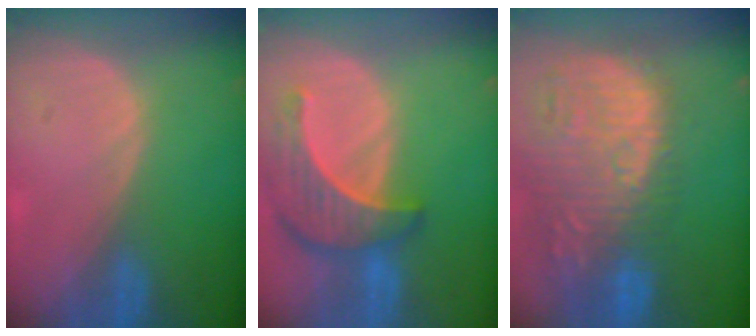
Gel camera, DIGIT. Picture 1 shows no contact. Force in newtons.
{"total": 8.4, "press": 7.8, "slide": 3.0}
{"total": 15.3, "press": 13.0, "slide": 8.1}